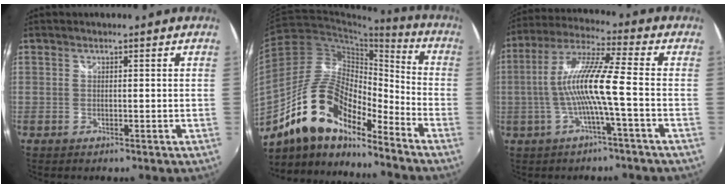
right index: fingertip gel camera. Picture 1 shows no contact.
{"total": 18.0, "force": [-12.9, 6.7, 10.7], "torque": [-0.198, 0.004, -0.249]}
{"total": 11.5, "force": [-2.3, -0.4, 11.3], "torque": [-0.218, 0.008, -0.040]}